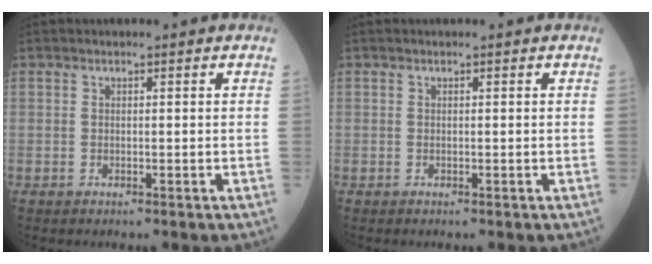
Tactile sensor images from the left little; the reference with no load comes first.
{"total": 0.0}